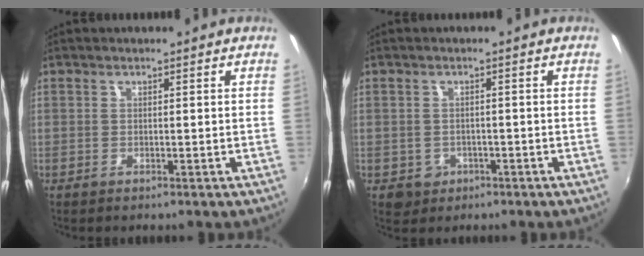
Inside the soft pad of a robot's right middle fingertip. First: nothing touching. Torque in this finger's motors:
{"motor_torque": [0.22, 0.00, 0.00, 0.01]}